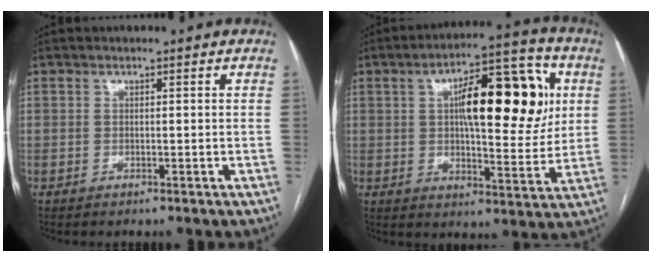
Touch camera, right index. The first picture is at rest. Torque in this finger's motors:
{"motor_torque": [1.50, -0.02, 0.80, 0.19]}